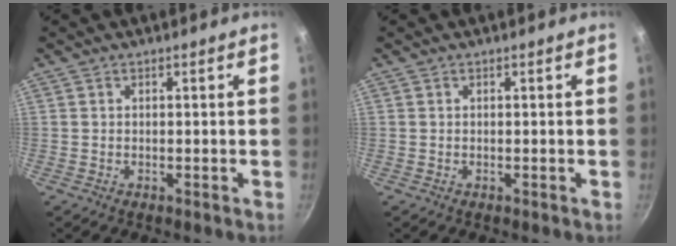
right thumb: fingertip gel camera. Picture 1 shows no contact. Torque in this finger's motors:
{"motor_torque": [0.00, 0.00, 0.00, 0.00, 0.00]}